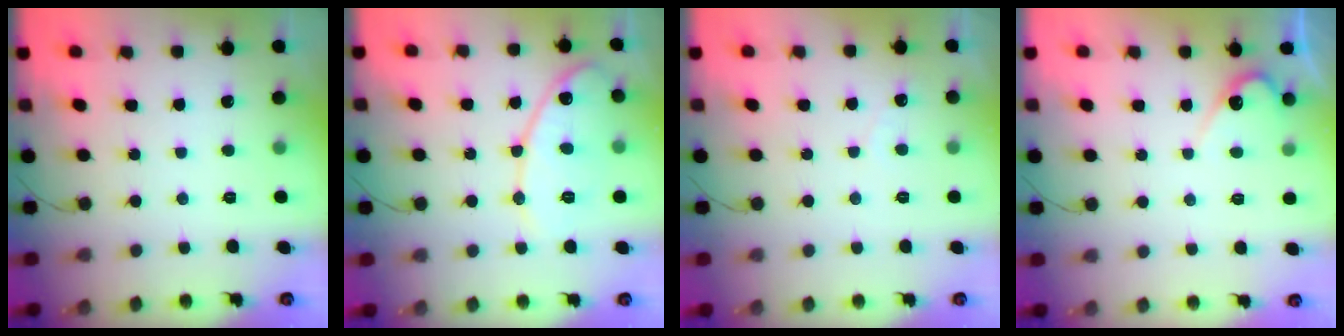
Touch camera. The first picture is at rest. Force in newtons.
{"total": 11.2, "press": 11.2, "slide": 0.4}
{"total": 2.2, "press": 2.2, "slide": 0.0}
{"total": 4.4, "press": 4.4, "slide": 0.4}